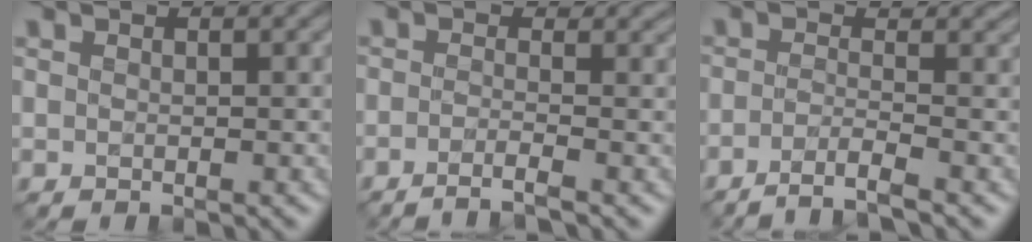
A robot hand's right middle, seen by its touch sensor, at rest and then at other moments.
{"total": 2.3, "force": [-1.3, 0.5, 1.8], "torque": [-0.023, -0.001, -0.039]}
{"total": 3.3, "force": [-1.9, 0.7, 2.6], "torque": [-0.039, 0.005, -0.052]}